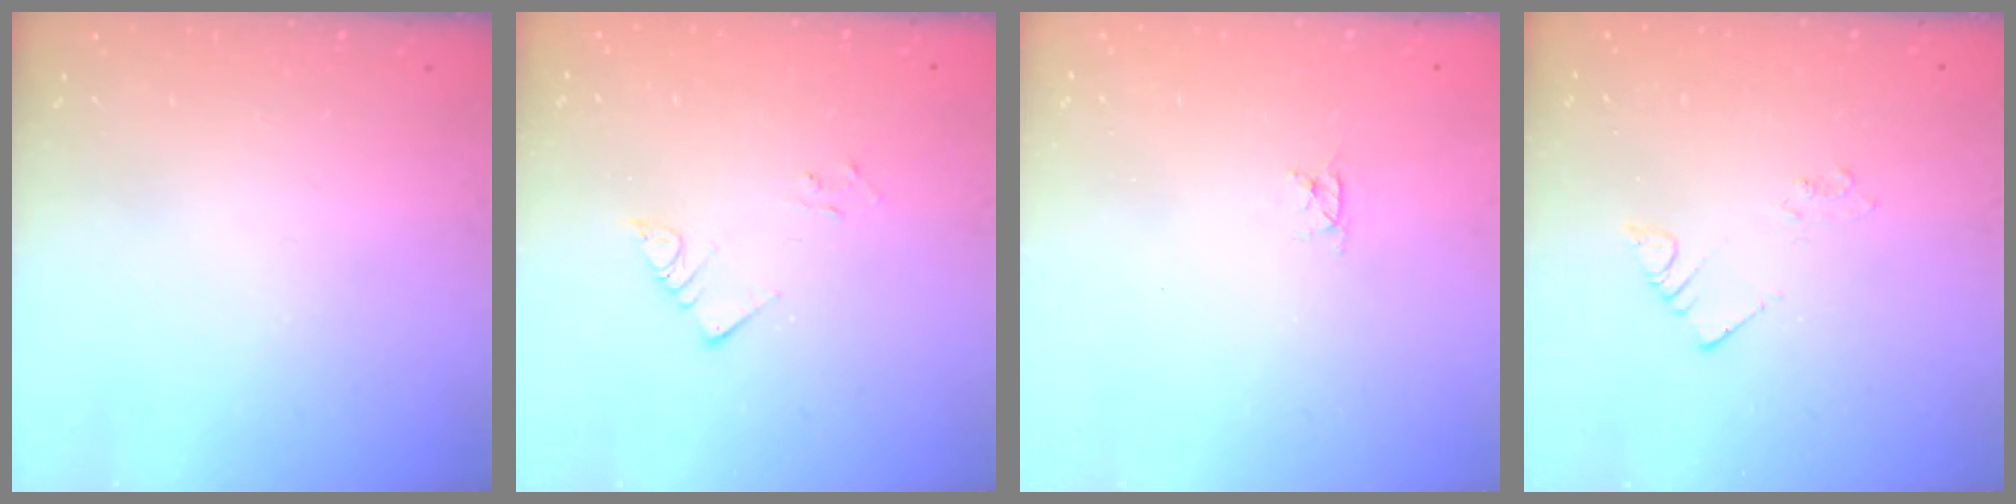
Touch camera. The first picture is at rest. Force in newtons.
{"total": 3.9, "press": 3.9, "slide": 0.2}
{"total": 2.8, "press": 2.8, "slide": 0.3}
{"total": 2.2, "press": 2.2, "slide": 0.1}